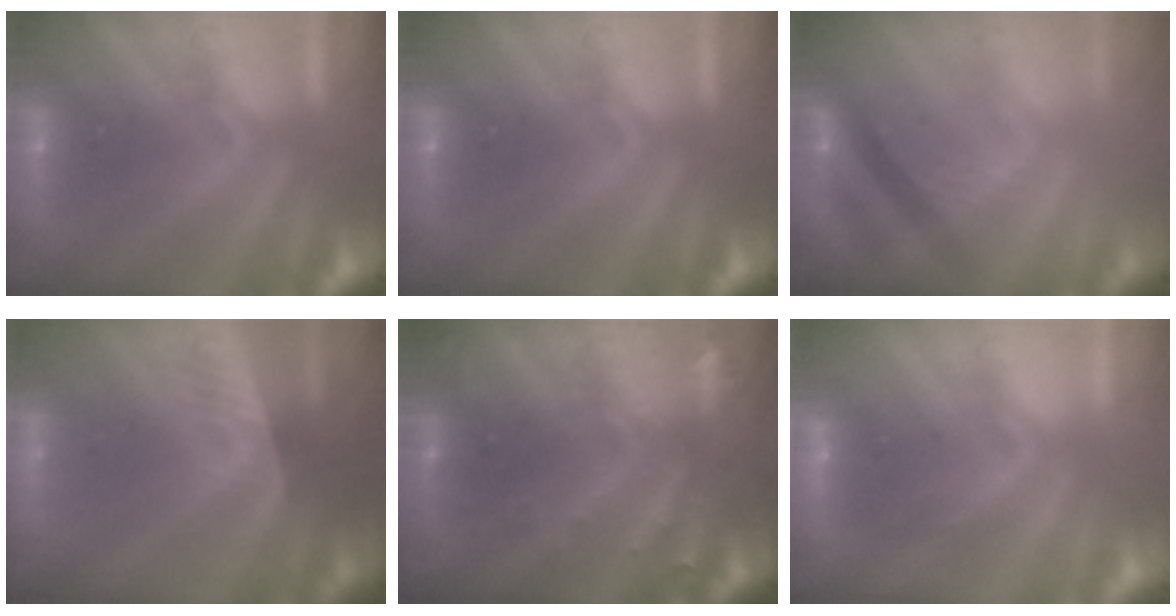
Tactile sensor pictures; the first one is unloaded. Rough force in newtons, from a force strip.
{"total": 0.0}
{"total": 2.2}
{"total": 3.0}
{"total": 3.0}
{"total": 2.6}